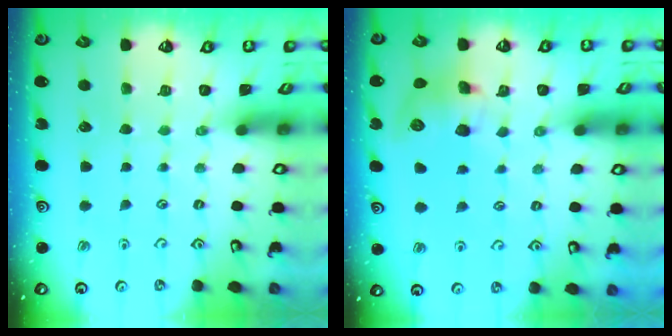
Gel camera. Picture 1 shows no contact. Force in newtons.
{"total": 8.4, "press": 8.4, "slide": 0.2}